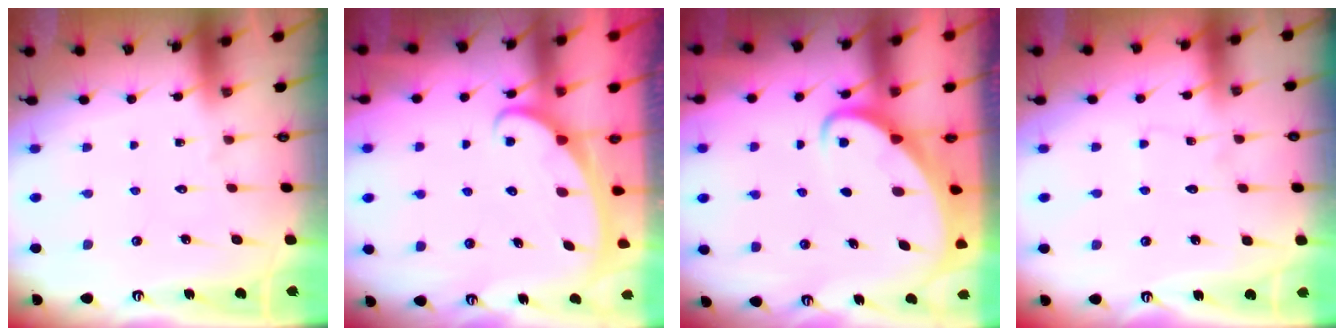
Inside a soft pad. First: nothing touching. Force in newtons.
{"total": 2.4, "press": 2.4, "slide": 0.4}
{"total": 3.0, "press": 3.0, "slide": 0.2}
{"total": 4.5, "press": 4.4, "slide": 0.4}